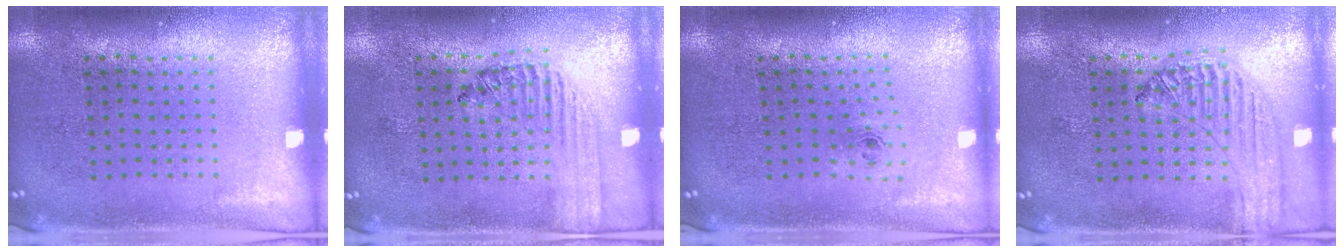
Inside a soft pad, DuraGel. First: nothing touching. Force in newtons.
{"total": 1.4, "press": 1.2, "slide": 0.7}
{"total": 0.8, "press": 0.4, "slide": 0.7}
{"total": 0.9, "press": 0.9, "slide": 0.1}